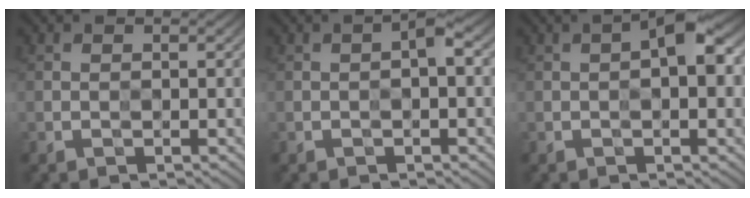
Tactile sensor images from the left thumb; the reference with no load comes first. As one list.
[{"total": 1.8, "force": [-0.2, 0.4, 1.7], "torque": [-0.030, 0.006, -0.006]}, {"total": 5.4, "force": [0.5, 2.0, 5.0], "torque": [-0.074, 0.014, 0.001]}]